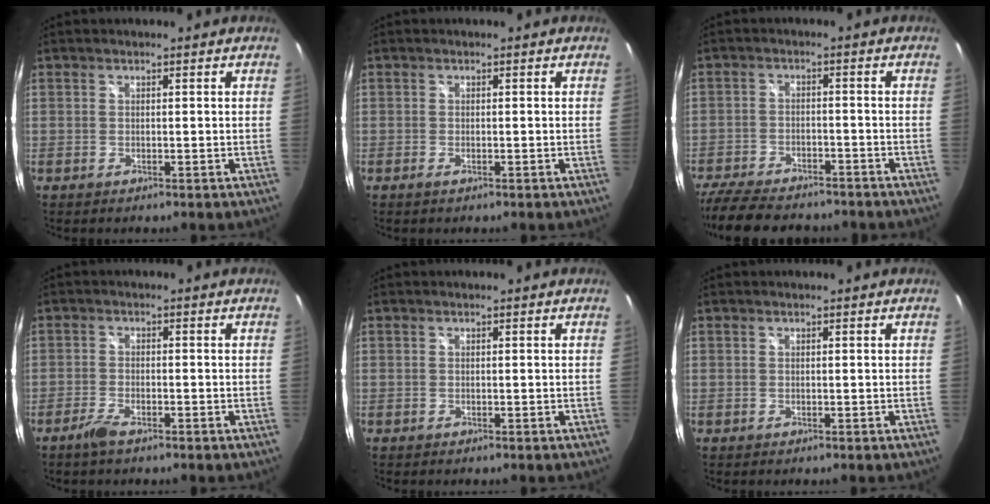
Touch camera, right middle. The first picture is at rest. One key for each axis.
{"total": 1.0, "fx": -0.6, "fy": 0.4, "fz": 0.6, "tx": -0.011, "ty": -0.003, "tz": -0.010}
{"total": 15.2, "fx": -12.7, "fy": 5.0, "fz": 6.8, "tx": -0.158, "ty": -0.029, "tz": -0.201}
{"total": 3.5, "fx": -2.6, "fy": 1.0, "fz": 2.1, "tx": -0.058, "ty": -0.005, "tz": -0.052}
{"total": 0.0}
{"total": 0.0}